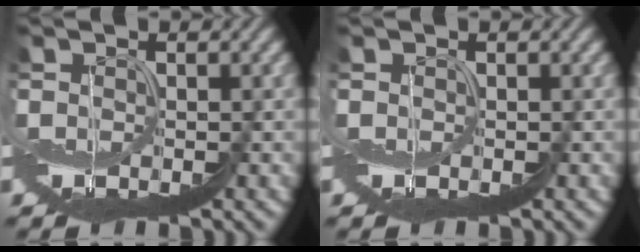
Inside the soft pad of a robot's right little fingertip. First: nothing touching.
{"total": 0.0}